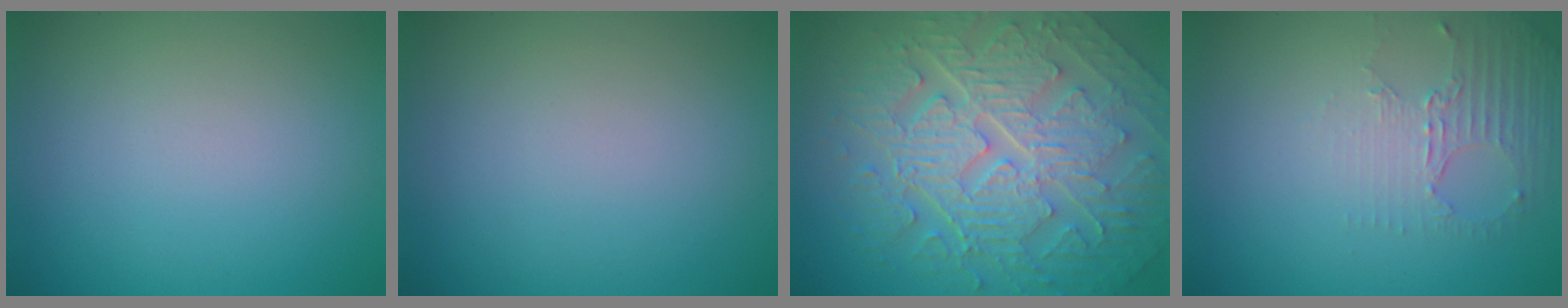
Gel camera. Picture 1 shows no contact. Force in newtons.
{"total": 0.0}
{"total": 10.2, "press": 6.8, "slide": 7.5}
{"total": 2.5, "press": 1.7, "slide": 1.8}